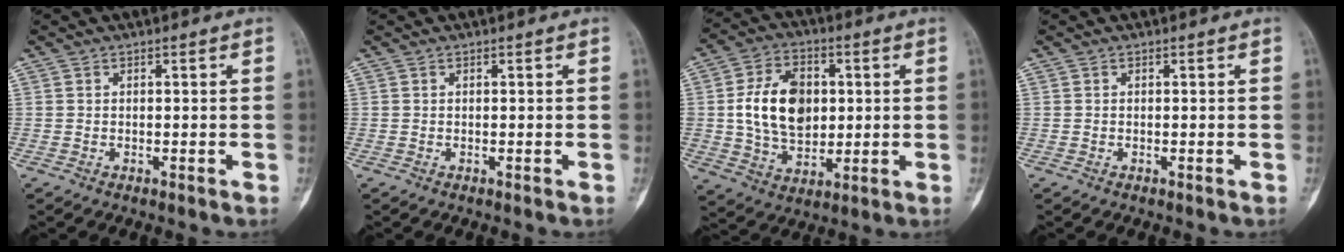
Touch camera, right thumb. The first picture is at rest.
{"total": 0.0}
{"total": 14.5, "force": [1.6, 10.1, 10.3], "torque": [-0.148, 0.000, 0.031]}
{"total": 0.0}